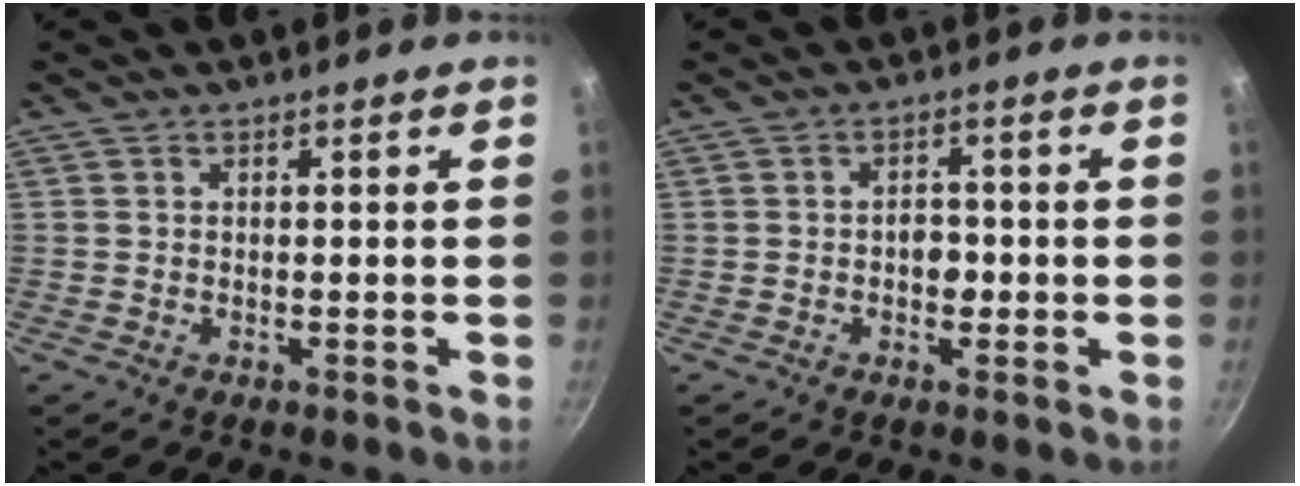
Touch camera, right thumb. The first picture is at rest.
{"total": 3.3, "force": [-0.6, 2.4, 2.2], "torque": [-0.015, 0.008, -0.011]}